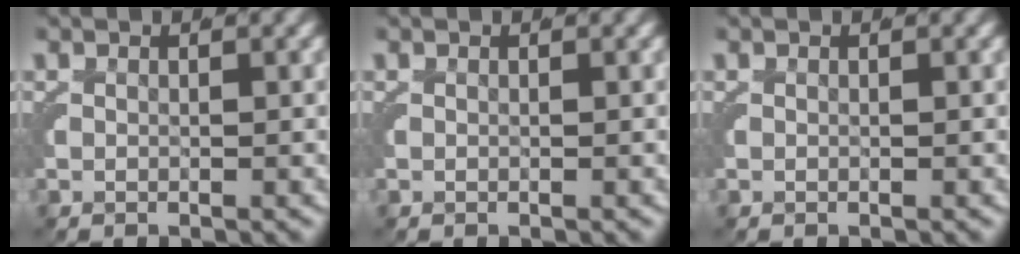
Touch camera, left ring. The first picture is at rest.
{"total": 0.0}
{"total": 0.0}